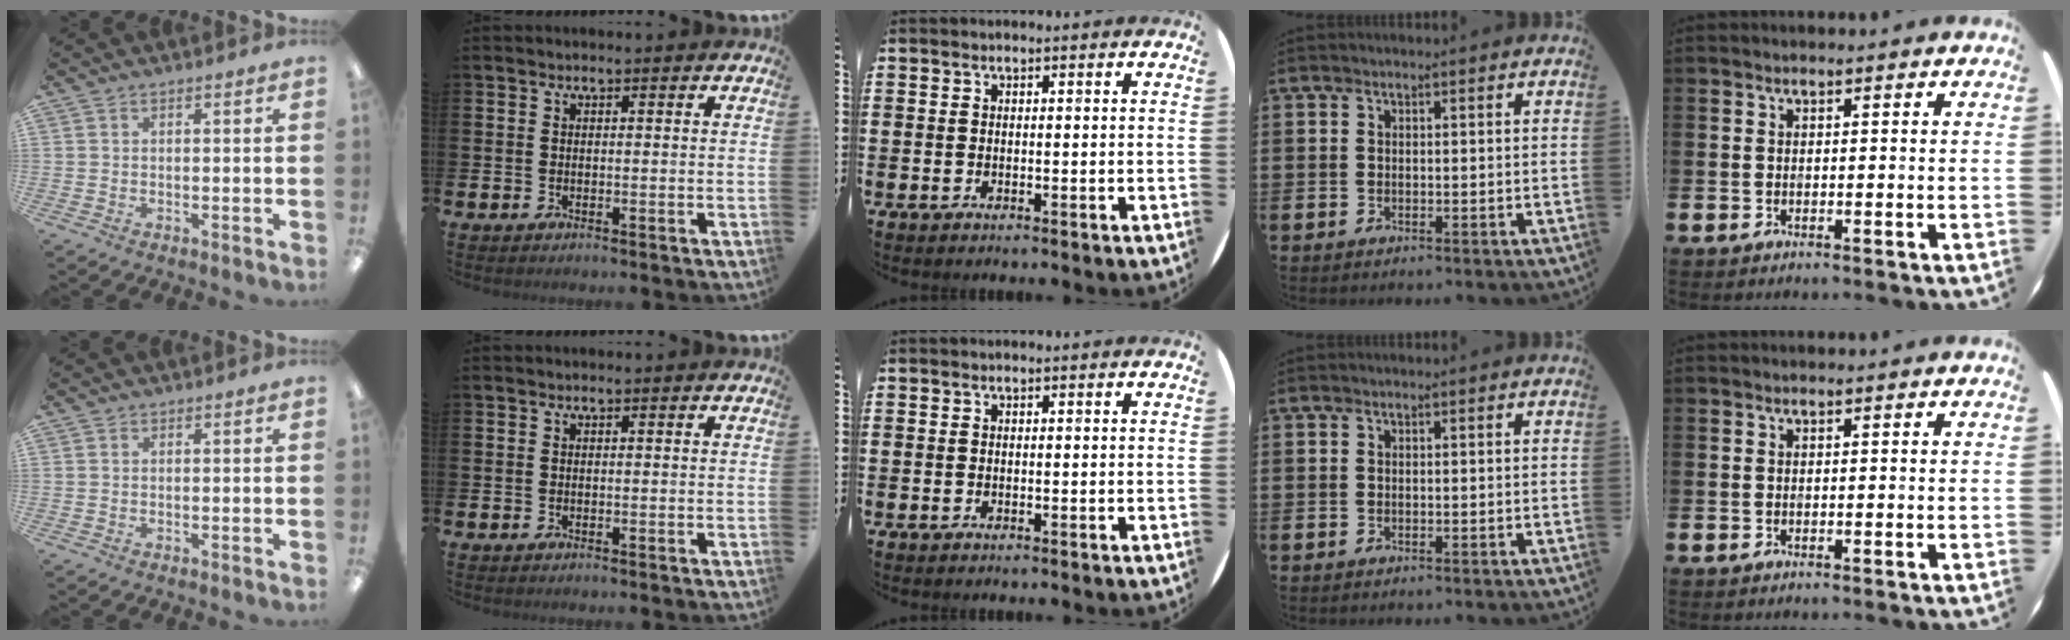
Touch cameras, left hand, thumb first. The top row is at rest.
{}